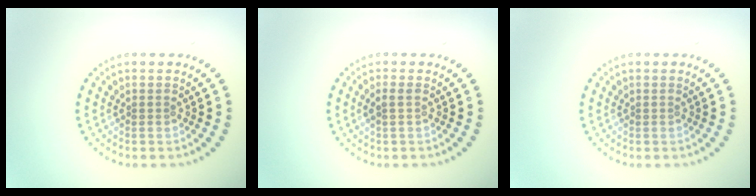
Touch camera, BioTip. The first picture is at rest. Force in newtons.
{"total": 0.9, "press": 0.8, "slide": 0.2}
{"total": 0.0}